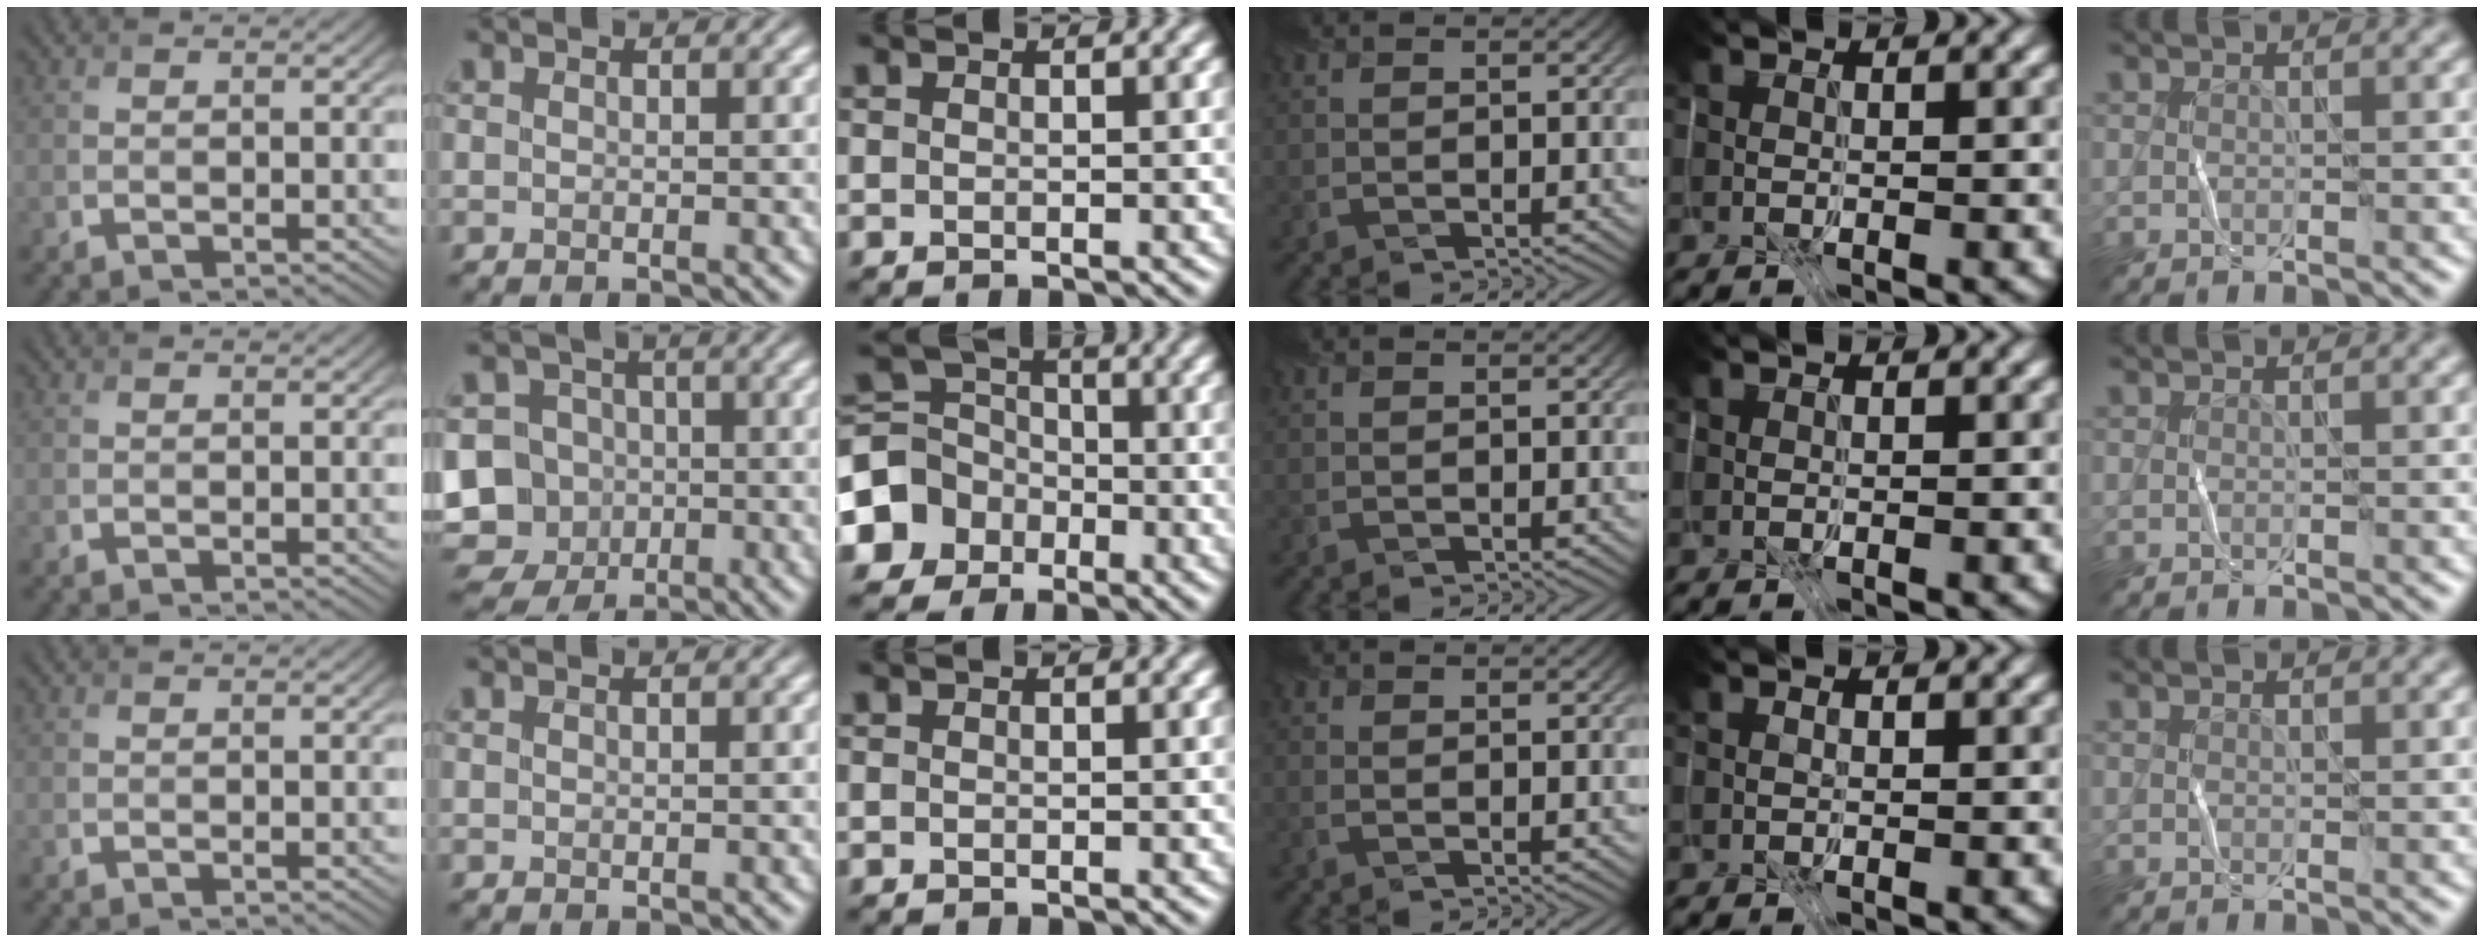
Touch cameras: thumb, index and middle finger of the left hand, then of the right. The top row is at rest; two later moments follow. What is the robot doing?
{"motion": "fold", "object": "coffee filter"}